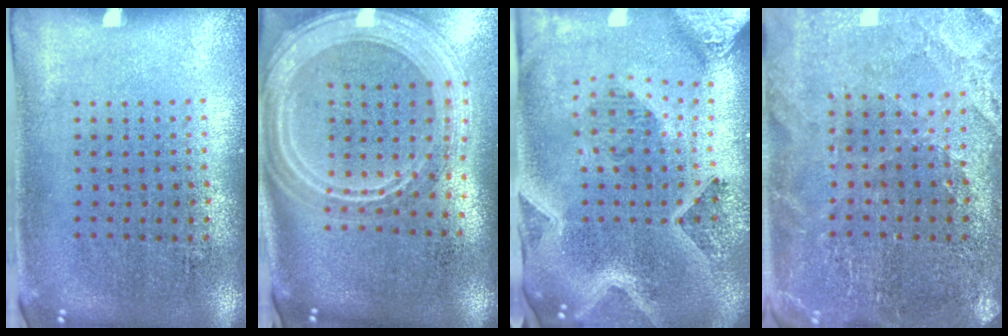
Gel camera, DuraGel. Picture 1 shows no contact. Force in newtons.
{"total": 3.0, "press": 2.5, "slide": 1.7}
{"total": 4.3, "press": 3.3, "slide": 2.7}
{"total": 1.5, "press": 1.4, "slide": 0.3}